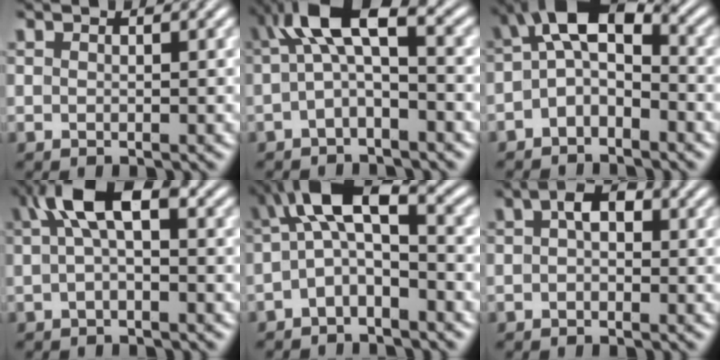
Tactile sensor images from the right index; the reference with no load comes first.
{"total": 7.0, "force": [1.2, 3.4, 6.0], "torque": [-0.114, 0.001, 0.017]}
{"total": 7.9, "force": [0.7, 5.4, 5.8], "torque": [-0.103, -0.016, 0.004]}
{"total": 7.0, "force": [1.9, 3.3, 5.9], "torque": [-0.108, 0.010, 0.026]}
{"total": 7.8, "force": [0.7, 4.6, 6.3], "torque": [-0.120, -0.008, 0.007]}
{"total": 3.8, "force": [0.9, 2.4, 2.8], "torque": [-0.036, 0.005, 0.006]}